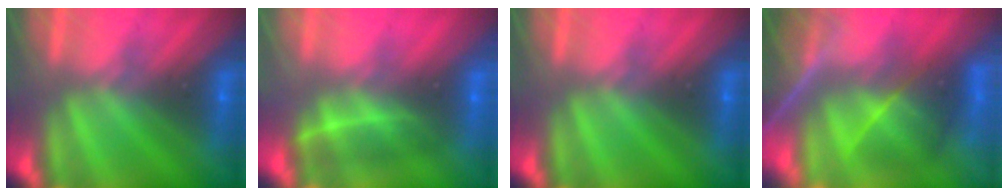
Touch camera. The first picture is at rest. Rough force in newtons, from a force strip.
{"total": 1.9}
{"total": 0.0}
{"total": 8.3}